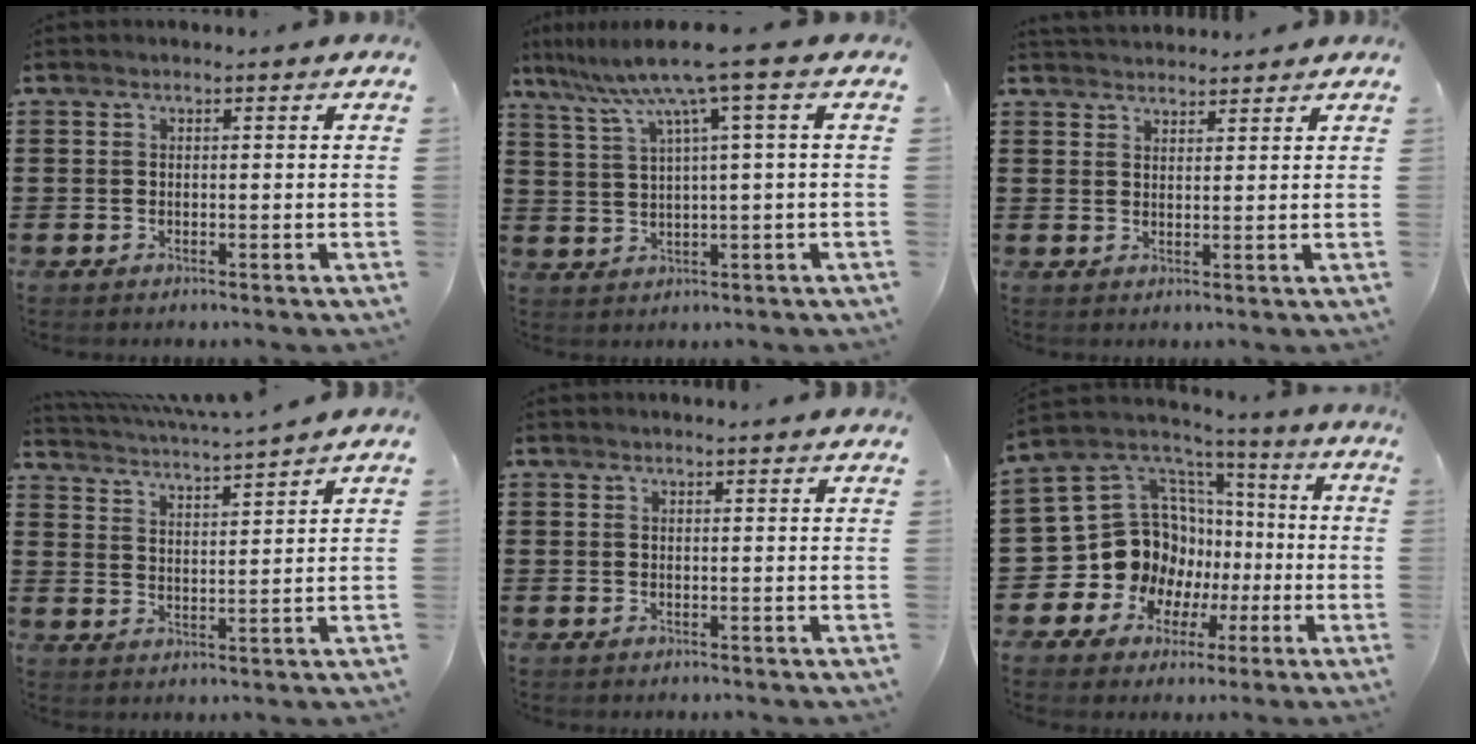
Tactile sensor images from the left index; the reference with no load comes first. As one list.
[{"total": 8.3, "force": [3.9, -0.5, 7.4], "torque": [-0.157, -0.018, 0.061]}, {"total": 2.4, "force": [2.4, 0.2, -0.2], "torque": [-0.002, -0.005, 0.047]}, {"total": 4.0, "force": [3.9, -0.5, 0.9], "torque": [-0.035, -0.027, 0.063]}, {"total": 1.2, "force": [1.2, -0.2, 0.3], "torque": [-0.006, -0.003, 0.023]}, {"total": 14.1, "force": [-1.6, 13.0, 5.0], "torque": [-0.155, -0.025, -0.009]}]